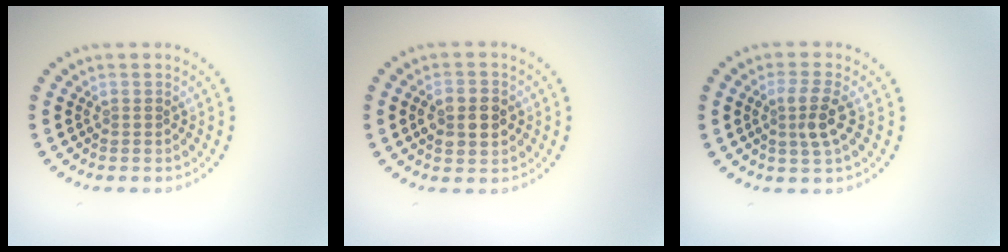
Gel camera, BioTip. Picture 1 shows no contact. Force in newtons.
{"total": 3.8, "press": 3.8, "slide": 0.2}
{"total": 2.6, "press": 2.4, "slide": 1.1}